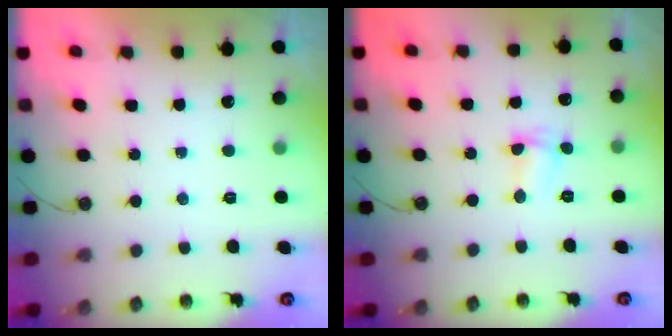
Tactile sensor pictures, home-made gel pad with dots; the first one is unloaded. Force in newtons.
{"total": 2.5, "press": 2.5, "slide": 0.5}